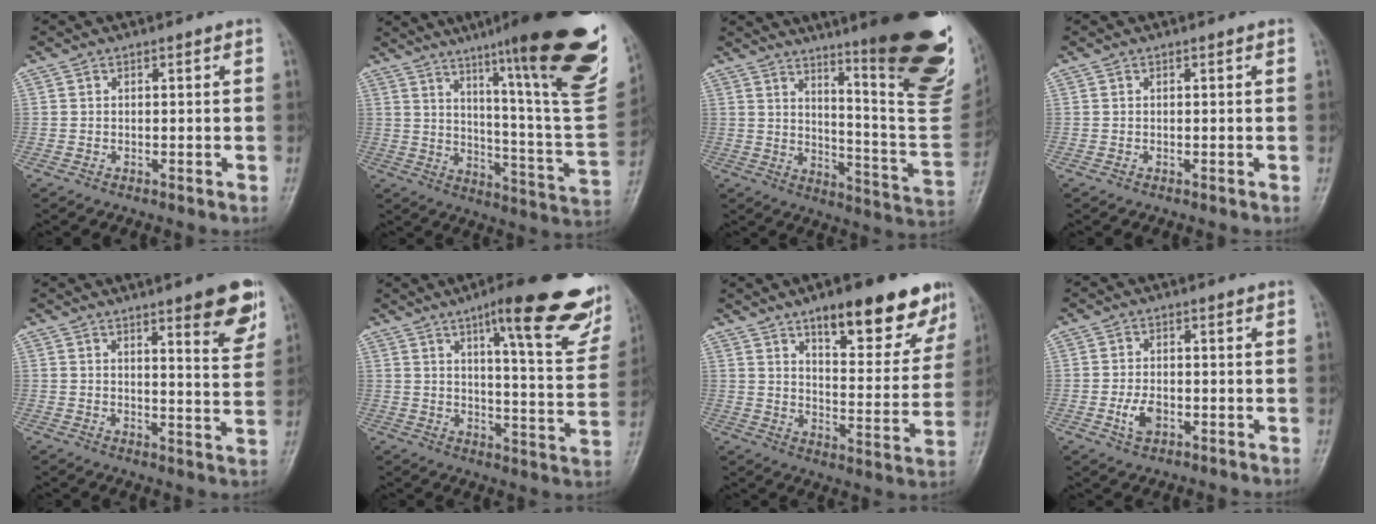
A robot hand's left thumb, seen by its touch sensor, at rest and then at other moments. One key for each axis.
{"total": 29.6, "fx": 17.5, "fy": 3.4, "fz": 23.7, "tx": -0.292, "ty": -0.075, "tz": 0.257}
{"total": 27.3, "fx": 15.2, "fy": 4.8, "fz": 22.1, "tx": -0.241, "ty": -0.080, "tz": 0.216}
{"total": 0.0}
{"total": 9.5, "fx": 5.6, "fy": 1.7, "fz": 7.5, "tx": -0.079, "ty": -0.033, "tz": 0.072}
{"total": 21.6, "fx": 13.0, "fy": 4.5, "fz": 16.6, "tx": -0.189, "ty": -0.051, "tz": 0.169}
{"total": 18.3, "fx": 11.7, "fy": 6.1, "fz": 12.7, "tx": -0.124, "ty": -0.059, "tz": 0.169}
{"total": 3.7, "fx": -1.1, "fy": 2.3, "fz": 2.7, "tx": -0.051, "ty": 0.001, "tz": -0.018}